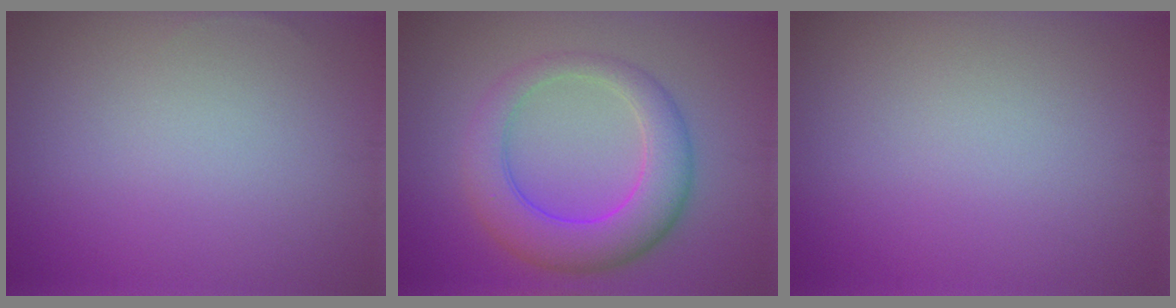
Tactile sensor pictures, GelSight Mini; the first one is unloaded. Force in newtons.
{"total": 6.5, "press": 6.5, "slide": 0.2}
{"total": 0.0}